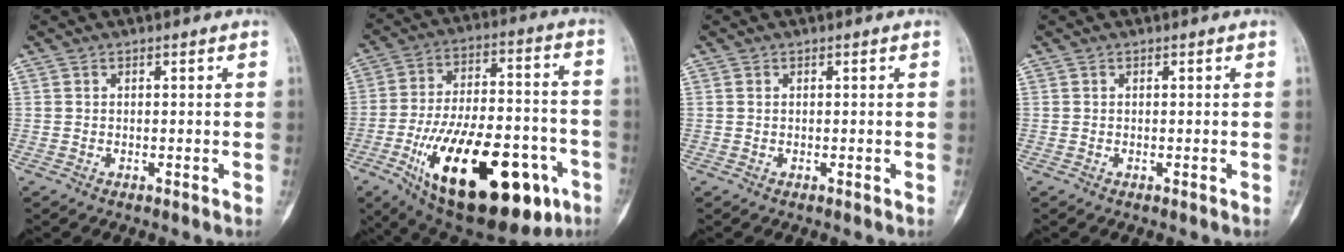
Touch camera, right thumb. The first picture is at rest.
{"total": 31.2, "force": [-12.7, 13.9, 25.0], "torque": [-0.381, 0.034, -0.182]}
{"total": 0.0}
{"total": 0.0}